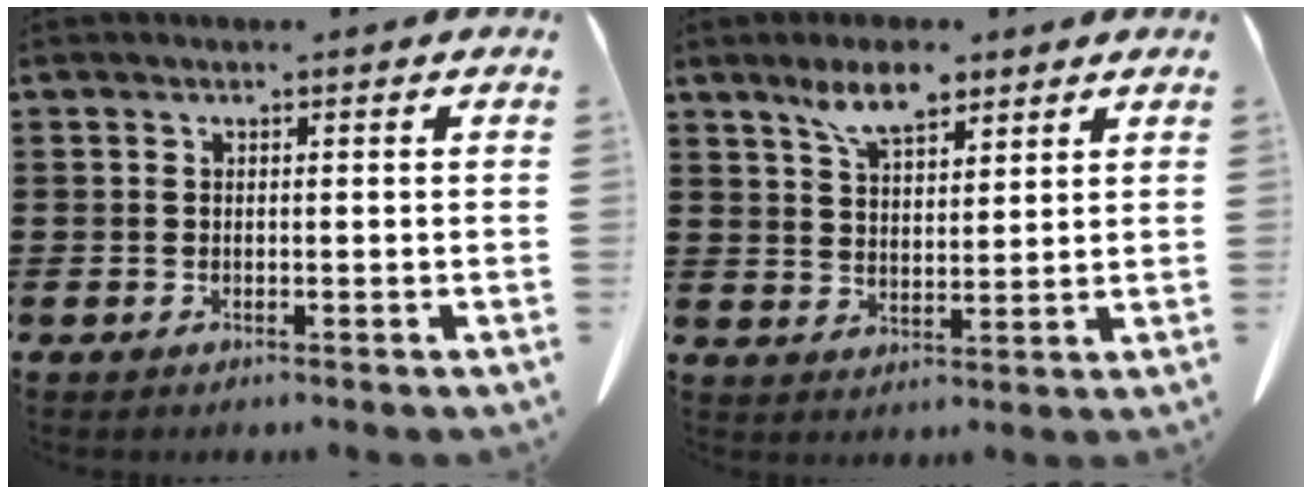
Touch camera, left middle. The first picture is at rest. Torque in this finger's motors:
{"motor_torque": [1.45, 0.69, 0.17, 0.12]}